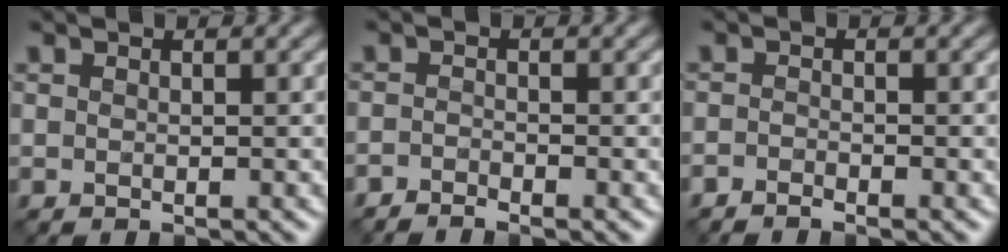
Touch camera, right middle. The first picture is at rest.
{"total": 1.4, "force": [-1.3, -0.1, 0.3], "torque": [-0.009, -0.002, -0.031]}
{"total": 1.1, "force": [-1.0, -0.1, 0.3], "torque": [-0.008, -0.002, -0.022]}